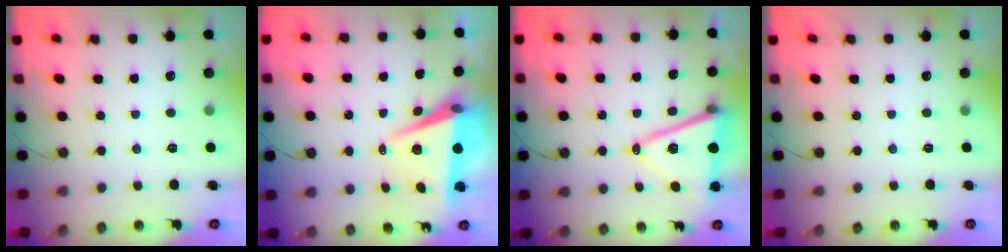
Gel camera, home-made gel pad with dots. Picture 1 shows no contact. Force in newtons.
{"total": 7.6, "press": 6.2, "slide": 4.4}
{"total": 14.3, "press": 13.8, "slide": 3.8}
{"total": 0.0}